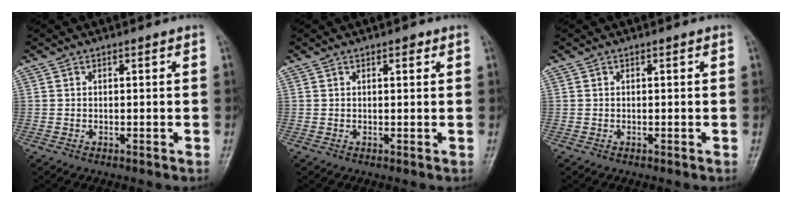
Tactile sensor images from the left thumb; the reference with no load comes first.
{"total": 1.4, "force": [0.8, 0.6, 1.0], "torque": [-0.008, -0.001, 0.009]}
{"total": 0.0}